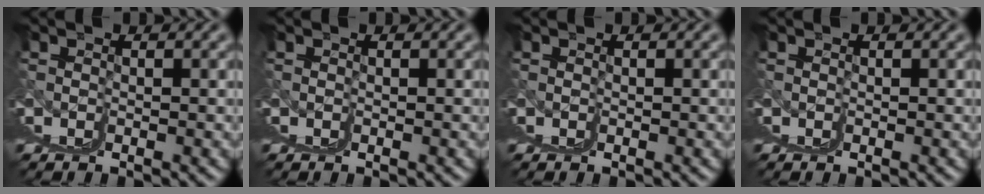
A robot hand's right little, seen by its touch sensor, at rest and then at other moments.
{"total": 0.0}
{"total": 0.0}
{"total": 0.0}